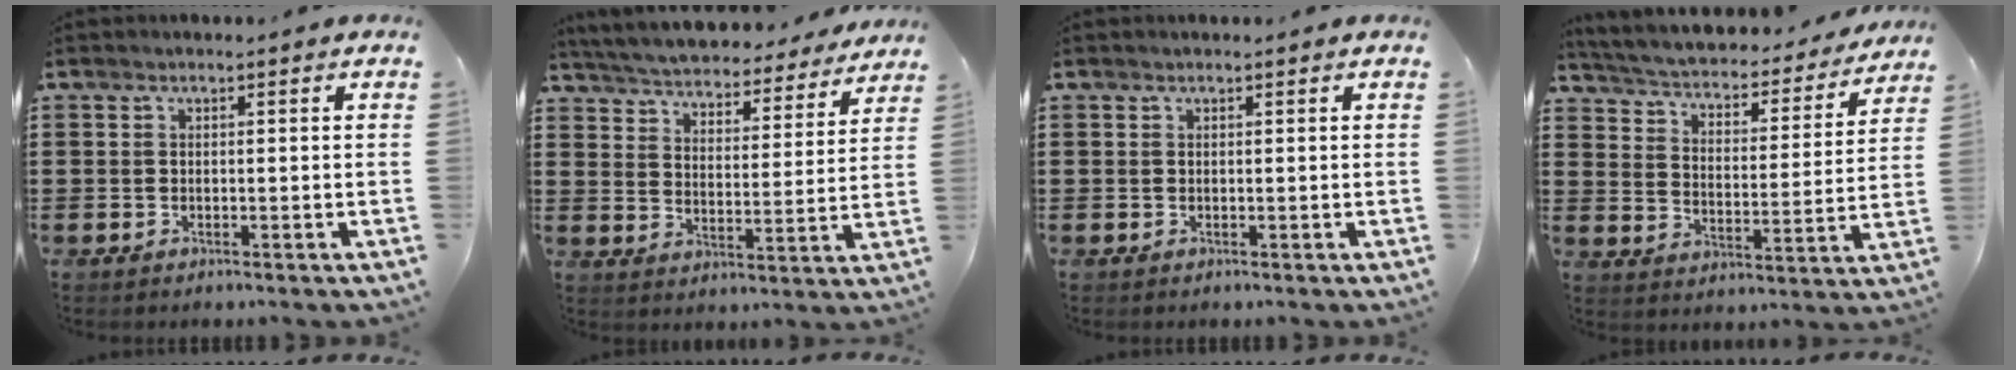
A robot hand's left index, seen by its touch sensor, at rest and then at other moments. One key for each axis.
{"total": 4.8, "fx": 4.7, "fy": -0.1, "fz": 0.2, "tx": -0.030, "ty": -0.042, "tz": 0.078}
{"total": 0.0}
{"total": 2.6, "fx": 2.4, "fy": 0.7, "fz": 0.7, "tx": -0.032, "ty": -0.026, "tz": 0.029}